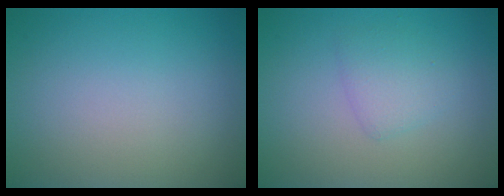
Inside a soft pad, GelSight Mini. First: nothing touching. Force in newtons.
{"total": 1.9, "press": 1.9, "slide": 0.1}